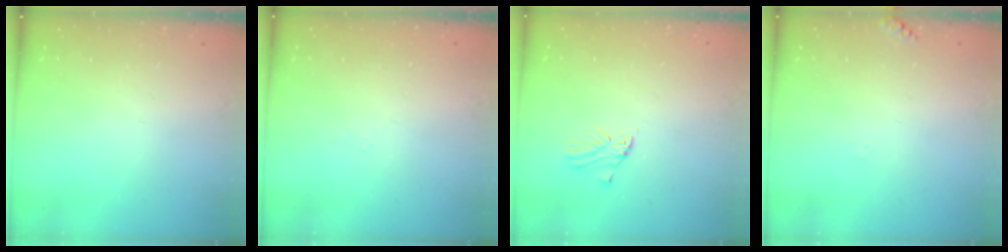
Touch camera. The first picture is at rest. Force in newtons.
{"total": 3.0, "press": 3.0, "slide": 0.1}
{"total": 0.9, "press": 0.9, "slide": 0.1}
{"total": 5.8, "press": 5.7, "slide": 0.6}